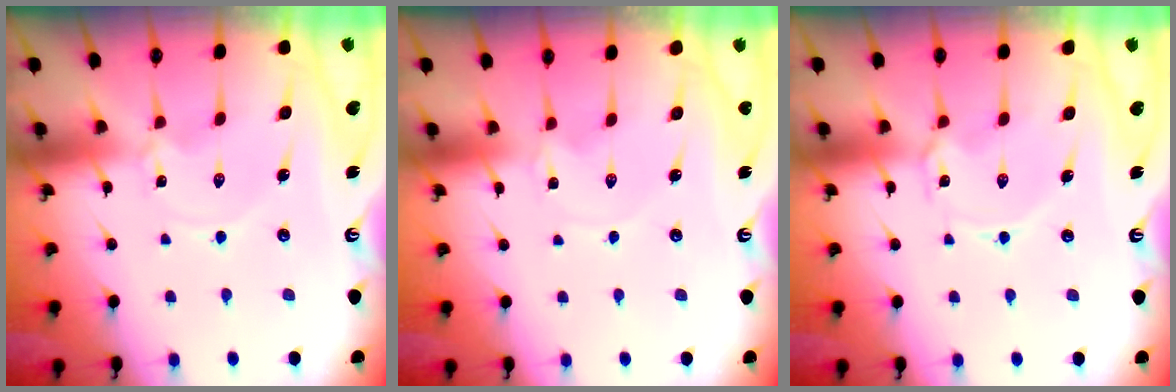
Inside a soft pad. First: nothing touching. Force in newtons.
{"total": 0.8, "press": 0.8, "slide": 0.1}
{"total": 2.3, "press": 2.3, "slide": 0.3}